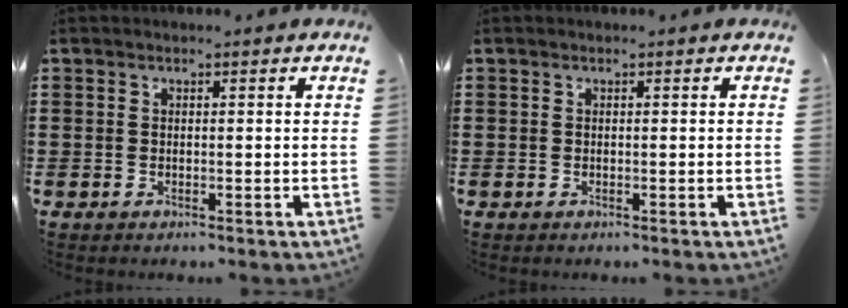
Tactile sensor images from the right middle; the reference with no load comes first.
{"total": 0.0}